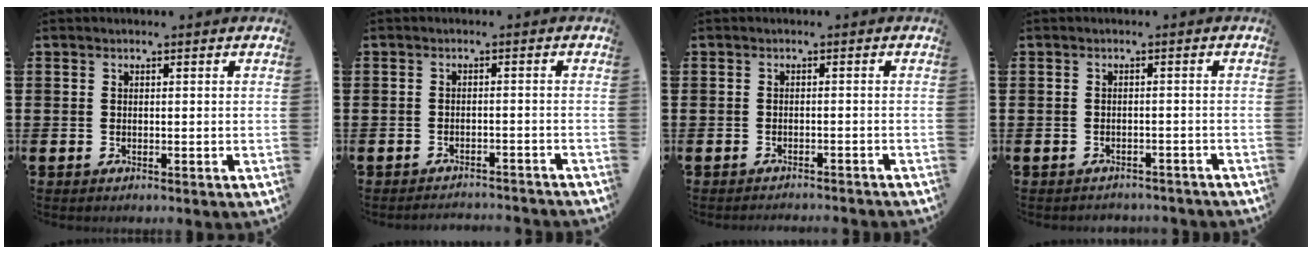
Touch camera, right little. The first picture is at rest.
{"total": 1.6, "force": [-1.6, -0.1, -0.1], "torque": [-0.002, 0.004, -0.034]}
{"total": 1.0, "force": [-1.0, -0.2, 0.0], "torque": [0.000, 0.001, -0.020]}
{"total": 1.1, "force": [-1.1, 0.1, -0.1], "torque": [-0.003, 0.002, -0.025]}